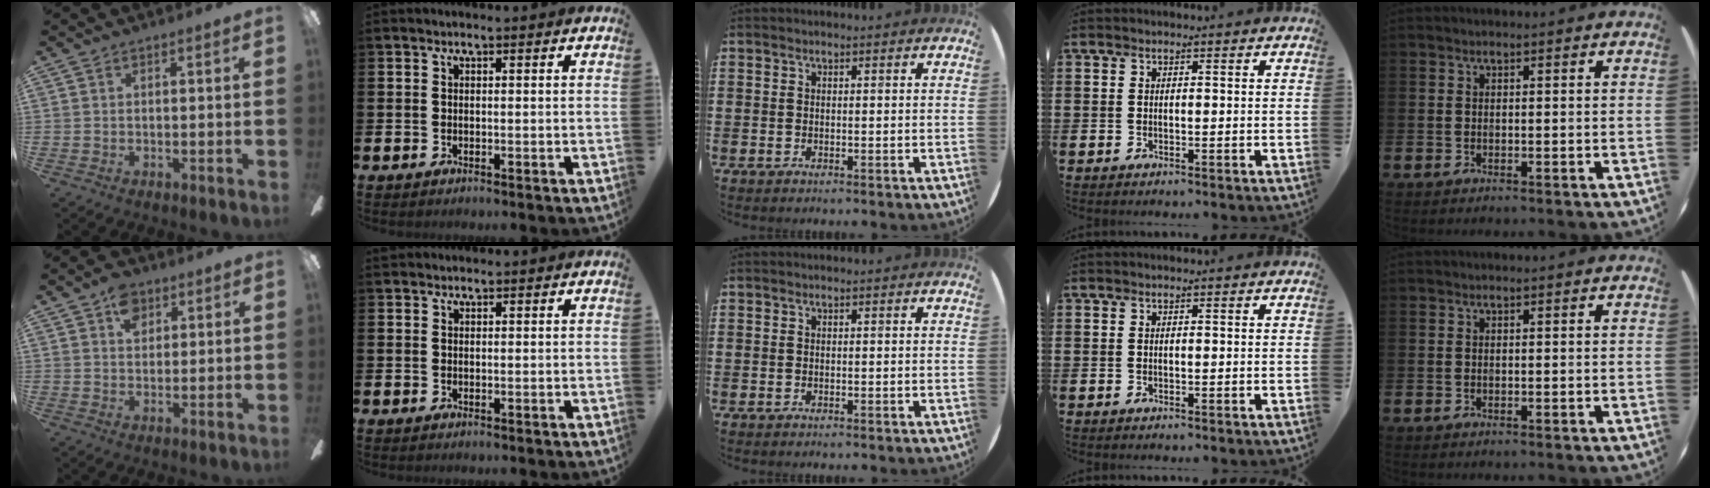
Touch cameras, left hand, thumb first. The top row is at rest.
{"thumb": {"total": 6.0, "force": [2.8, 4.2, 3.2], "torque": [-0.040, 0.000, 0.048]}, "index": {"total": 0.9, "force": [0.8, 0.4, 0.0], "torque": [0.008, 0.000, 0.013]}}